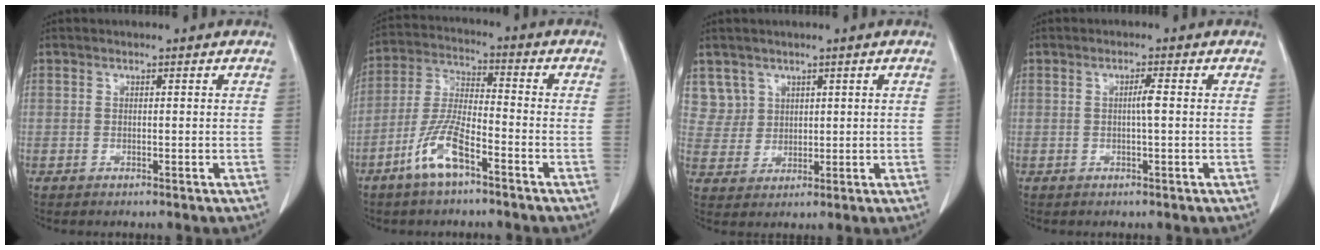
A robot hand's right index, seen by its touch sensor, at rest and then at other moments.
{"total": 9.0, "force": [-5.1, 2.0, 7.1], "torque": [-0.156, -0.003, -0.101]}
{"total": 4.7, "force": [2.7, 3.8, -0.4], "torque": [0.022, 0.002, 0.058]}
{"total": 1.7, "force": [0.0, -0.1, 1.7], "torque": [-0.031, 0.002, 0.000]}